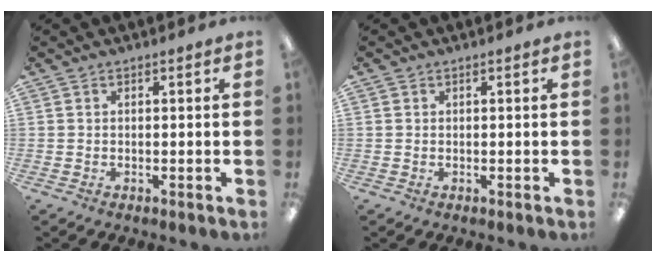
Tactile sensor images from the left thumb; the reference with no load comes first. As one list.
[{"total": 0.0}]